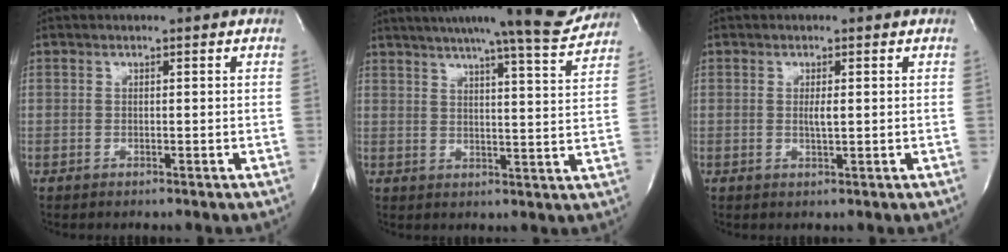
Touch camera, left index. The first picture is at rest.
{"total": 16.2, "force": [14.6, 0.5, 6.9], "torque": [-0.097, -0.024, 0.183]}
{"total": 1.6, "force": [0.0, 0.1, 1.6], "torque": [-0.032, -0.003, 0.001]}